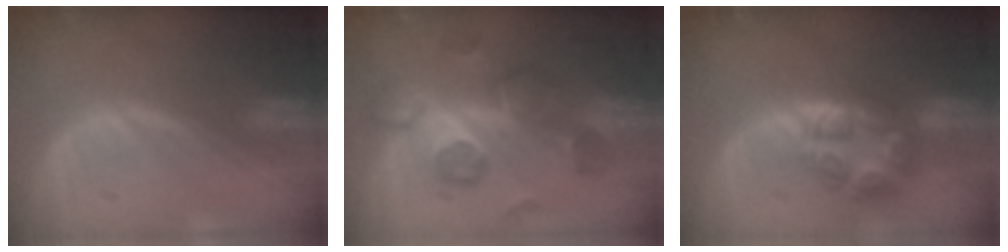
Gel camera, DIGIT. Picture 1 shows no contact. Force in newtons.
{"total": 8.7, "press": 8.4, "slide": 2.3}
{"total": 8.0, "press": 6.9, "slide": 4.2}